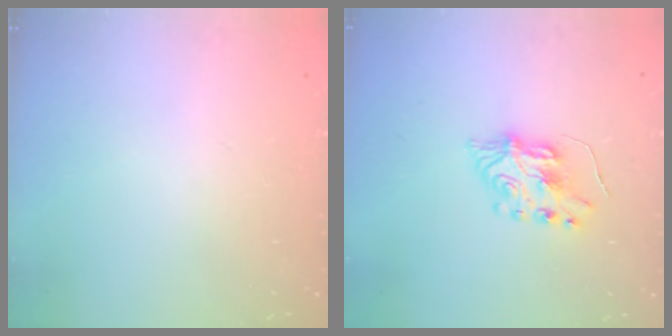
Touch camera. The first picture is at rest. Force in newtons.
{"total": 7.5, "press": 7.5, "slide": 0.8}